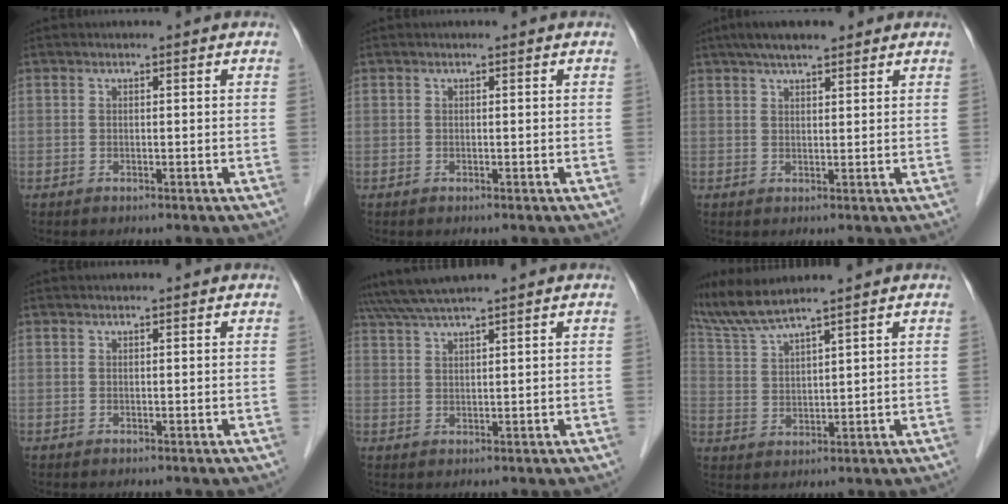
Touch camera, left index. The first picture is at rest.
{"total": 0.0}
{"total": 6.8, "force": [5.2, 1.5, 4.1], "torque": [-0.065, 0.032, 0.083]}
{"total": 1.3, "force": [1.3, 0.1, 0.4], "torque": [-0.009, 0.019, 0.019]}
{"total": 5.1, "force": [4.5, -1.4, 2.0], "torque": [-0.041, 0.024, 0.090]}
{"total": 7.3, "force": [6.4, -0.9, 3.3], "torque": [-0.079, 0.010, 0.134]}